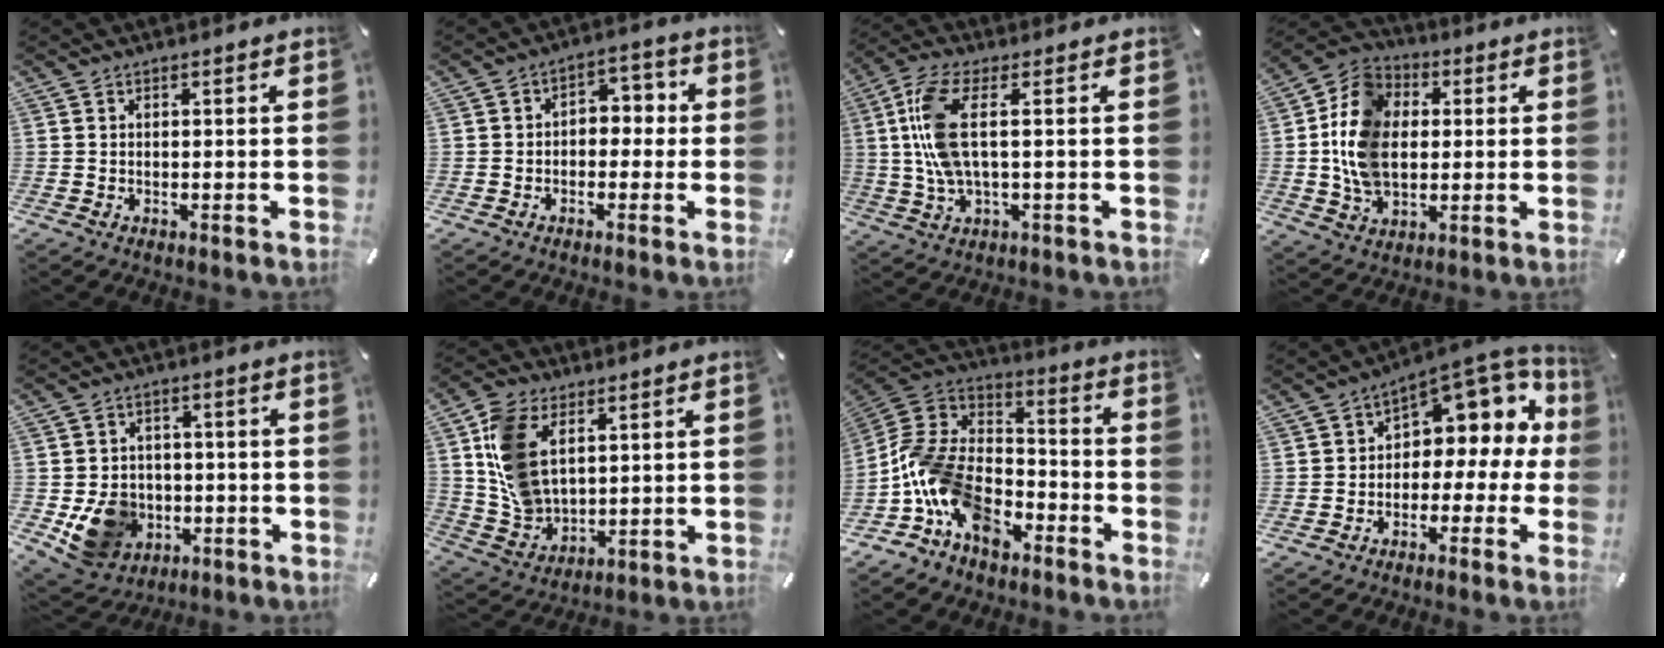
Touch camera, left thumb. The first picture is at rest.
{"total": 4.3, "force": [-1.8, 3.4, 2.1], "torque": [-0.022, 0.011, -0.041]}
{"total": 11.1, "force": [1.3, 3.9, 10.3], "torque": [-0.228, -0.014, 0.018]}
{"total": 14.1, "force": [0.3, 11.2, 8.7], "torque": [-0.202, 0.019, 0.004]}
{"total": 11.1, "force": [-2.6, 9.9, 4.4], "torque": [-0.092, 0.014, -0.038]}
{"total": 9.7, "force": [3.1, 6.5, 6.5], "torque": [-0.163, 0.004, 0.058]}
{"total": 16.1, "force": [-8.7, 10.4, 8.6], "torque": [-0.192, 0.042, -0.164]}
{"total": 8.0, "force": [4.5, 5.6, 3.5], "torque": [-0.053, -0.049, 0.079]}